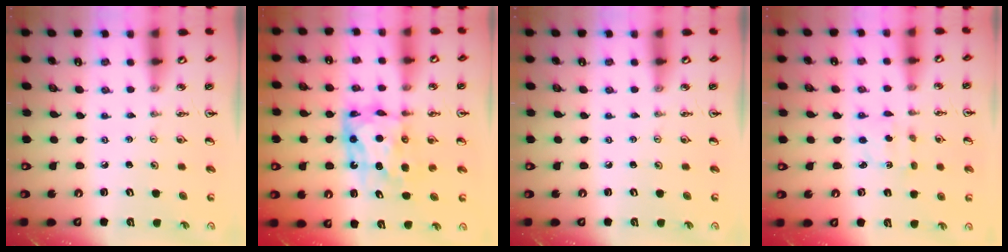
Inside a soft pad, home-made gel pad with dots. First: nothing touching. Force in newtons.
{"total": 8.6, "press": 8.5, "slide": 0.8}
{"total": 0.0}
{"total": 2.1, "press": 2.0, "slide": 0.7}